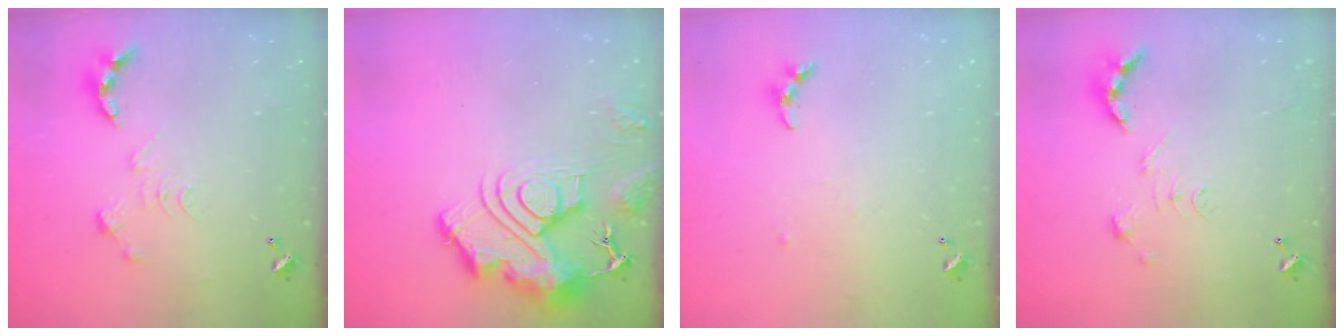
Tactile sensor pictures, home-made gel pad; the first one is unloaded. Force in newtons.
{"total": 16.9, "press": 16.9, "slide": 1.6}
{"total": 5.7, "press": 5.7, "slide": 0.5}
{"total": 2.4, "press": 1.9, "slide": 1.5}